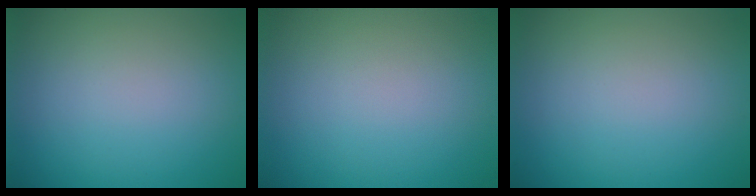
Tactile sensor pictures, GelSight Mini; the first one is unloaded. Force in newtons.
{"total": 0.0}
{"total": 0.0}